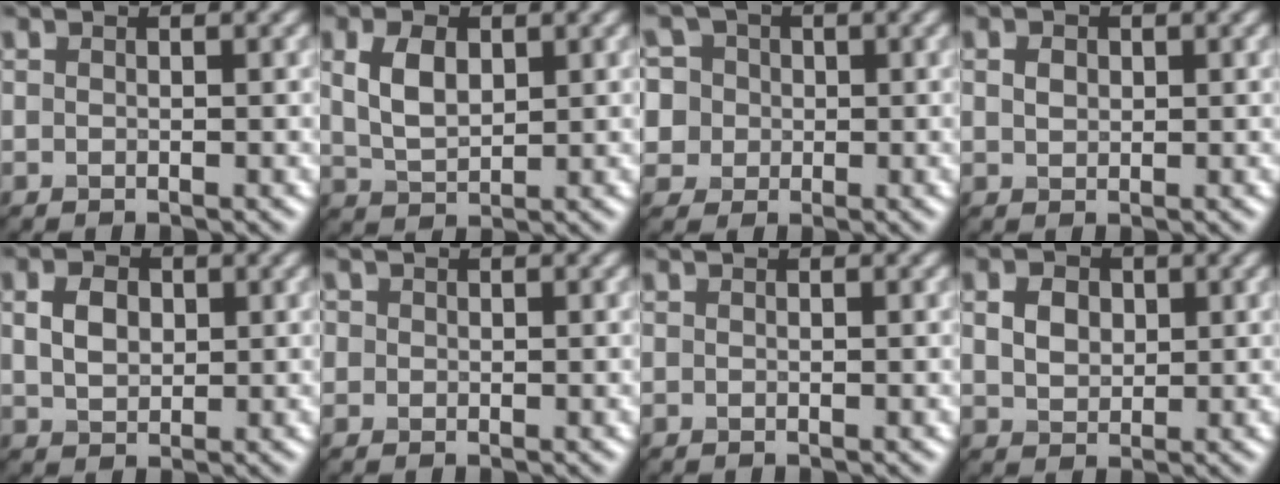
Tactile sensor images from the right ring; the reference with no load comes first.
{"total": 3.9, "force": [1.2, 2.4, 2.8], "torque": [-0.067, 0.003, 0.026]}
{"total": 7.5, "force": [1.9, 6.8, 2.6], "torque": [-0.056, 0.037, 0.007]}
{"total": 1.4, "force": [0.4, 1.1, 0.8], "torque": [-0.014, 0.002, 0.007]}
{"total": 3.0, "force": [0.7, 2.2, 1.9], "torque": [-0.041, 0.003, 0.013]}
{"total": 1.2, "force": [0.3, 1.1, 0.3], "torque": [-0.001, 0.001, -0.004]}
{"total": 0.0}
{"total": 2.8, "force": [0.8, 2.1, 1.6], "torque": [-0.034, 0.000, 0.012]}